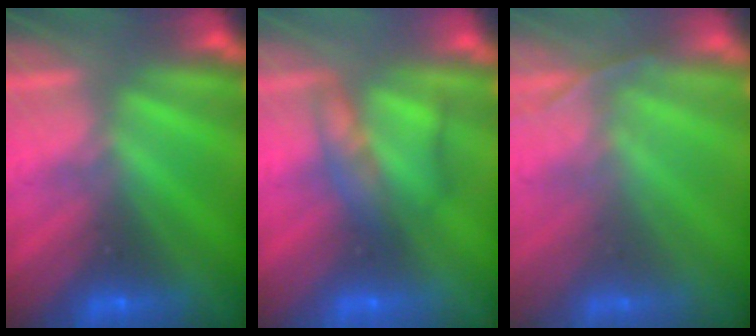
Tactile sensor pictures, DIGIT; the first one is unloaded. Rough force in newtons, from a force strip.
{"total": 2.2}
{"total": 1.6}